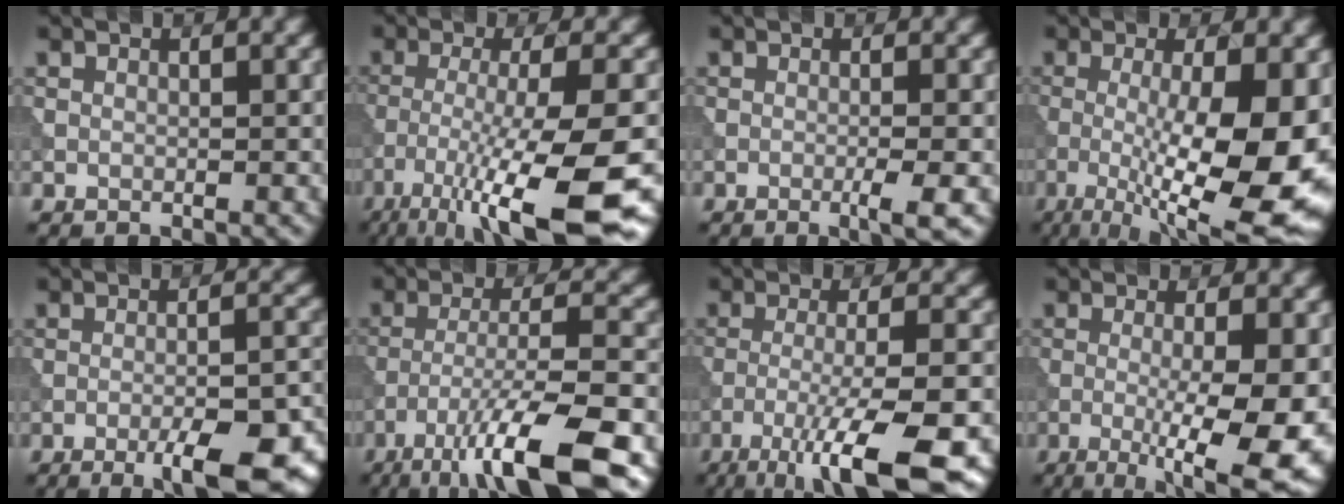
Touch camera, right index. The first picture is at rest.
{"total": 11.3, "force": [-6.3, 1.9, 9.1], "torque": [-0.150, -0.009, -0.110]}
{"total": 2.6, "force": [-0.9, 0.3, 2.4], "torque": [-0.036, -0.001, -0.018]}
{"total": 12.4, "force": [-2.0, 3.2, 11.8], "torque": [-0.180, -0.021, -0.025]}
{"total": 9.0, "force": [-4.7, 2.2, 7.4], "torque": [-0.107, -0.003, -0.061]}
{"total": 10.7, "force": [-6.4, 2.1, 8.3], "torque": [-0.139, 0.002, -0.112]}
{"total": 9.6, "force": [-5.7, 1.7, 7.5], "torque": [-0.119, 0.003, -0.103]}
{"total": 10.0, "force": [-2.2, 2.4, 9.5], "torque": [-0.143, -0.016, -0.028]}